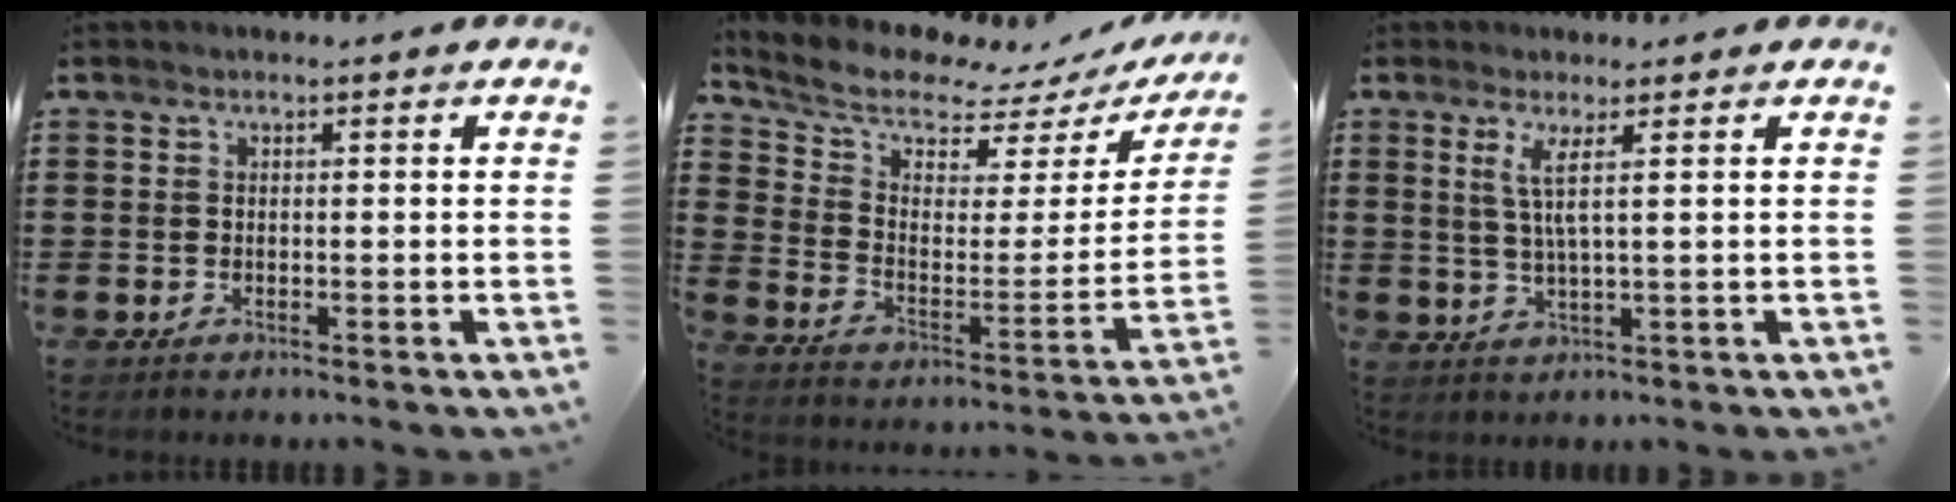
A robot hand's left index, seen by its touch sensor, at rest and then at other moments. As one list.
[{"total": 7.9, "force": [6.9, 2.9, 2.4], "torque": [-0.082, -0.053, 0.118]}, {"total": 3.7, "force": [1.3, -0.2, 3.4], "torque": [-0.073, -0.006, 0.021]}]